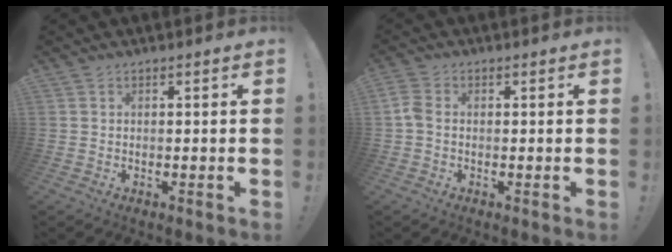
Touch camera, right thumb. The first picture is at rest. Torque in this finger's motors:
{"motor_torque": [0.15, -0.04, -0.07, -0.05, 0.08]}